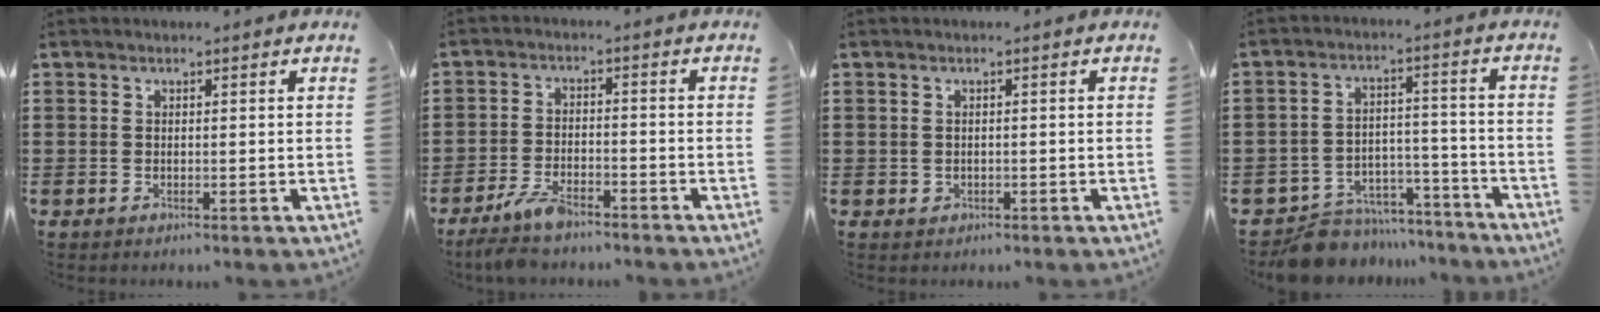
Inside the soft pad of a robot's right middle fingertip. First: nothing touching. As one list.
[{"total": 5.0, "force": [-4.3, 1.3, 2.4], "torque": [-0.060, -0.002, -0.087]}, {"total": 0.6, "force": [0.0, 0.6, 0.2], "torque": [-0.007, 0.003, -0.001]}, {"total": 8.3, "force": [-8.0, 2.2, 0.8], "torque": [-0.006, 0.034, -0.152]}]